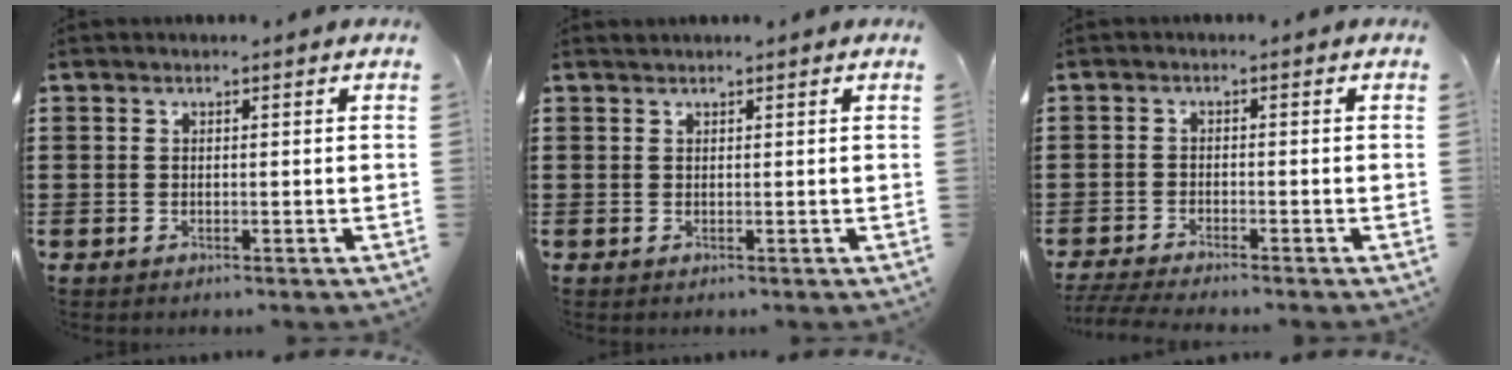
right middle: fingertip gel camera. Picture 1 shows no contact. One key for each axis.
{"total": 0.5, "fx": 0.5, "fy": 0.0, "fz": 0.1, "tx": -0.003, "ty": -0.002, "tz": 0.010}
{"total": 2.5, "fx": -2.4, "fy": 0.0, "fz": 0.9, "tx": -0.028, "ty": -0.006, "tz": -0.052}